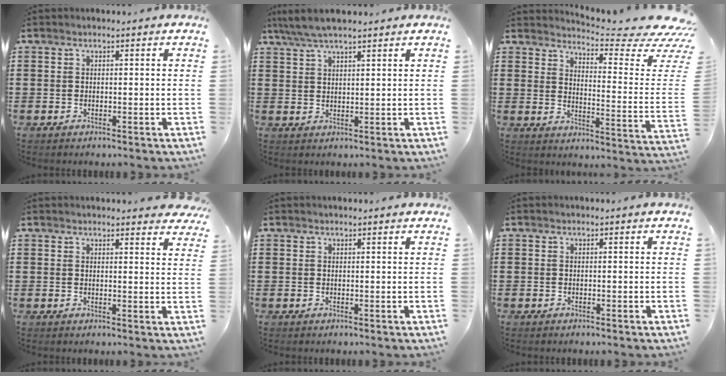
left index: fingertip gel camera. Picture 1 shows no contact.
{"total": 4.7, "force": [3.8, 0.9, 2.6], "torque": [-0.058, -0.001, 0.069]}
{"total": 6.0, "force": [5.1, 0.3, 3.2], "torque": [-0.055, -0.059, 0.080]}
{"total": 2.7, "force": [2.7, 0.0, 0.6], "torque": [-0.011, -0.011, 0.049]}
{"total": 0.5, "force": [0.5, 0.0, 0.2], "torque": [-0.006, -0.001, 0.009]}
{"total": 0.0}